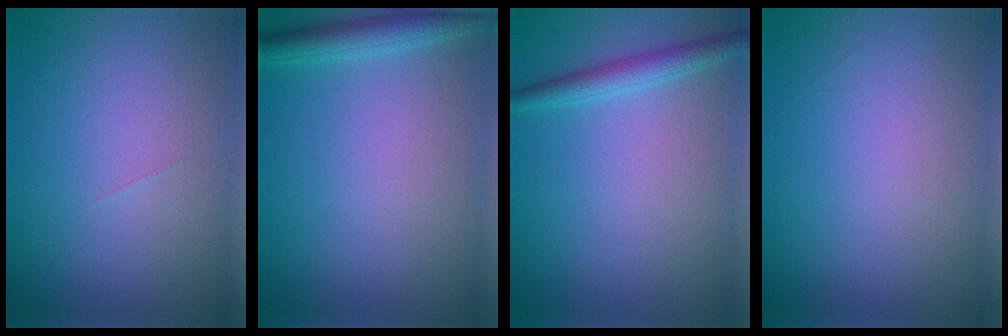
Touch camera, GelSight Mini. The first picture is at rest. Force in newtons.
{"total": 3.0, "press": 3.0, "slide": 0.2}
{"total": 2.3, "press": 2.3, "slide": 0.1}
{"total": 0.0}